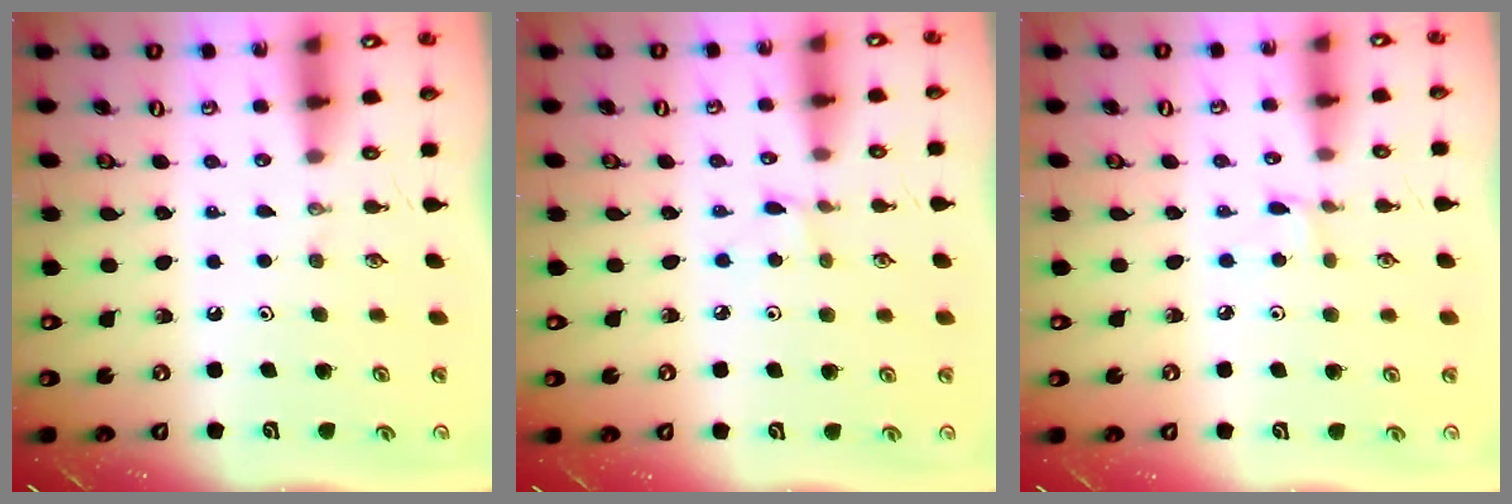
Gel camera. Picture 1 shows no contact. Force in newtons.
{"total": 1.1, "press": 1.1, "slide": 0.1}
{"total": 1.5, "press": 1.5, "slide": 0.2}